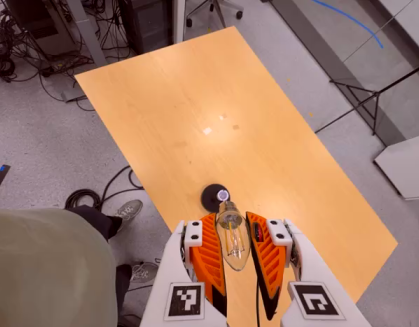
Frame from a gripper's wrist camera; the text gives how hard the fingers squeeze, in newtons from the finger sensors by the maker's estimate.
{"total": 20.5, "left": 23.0, "right": 18.1}